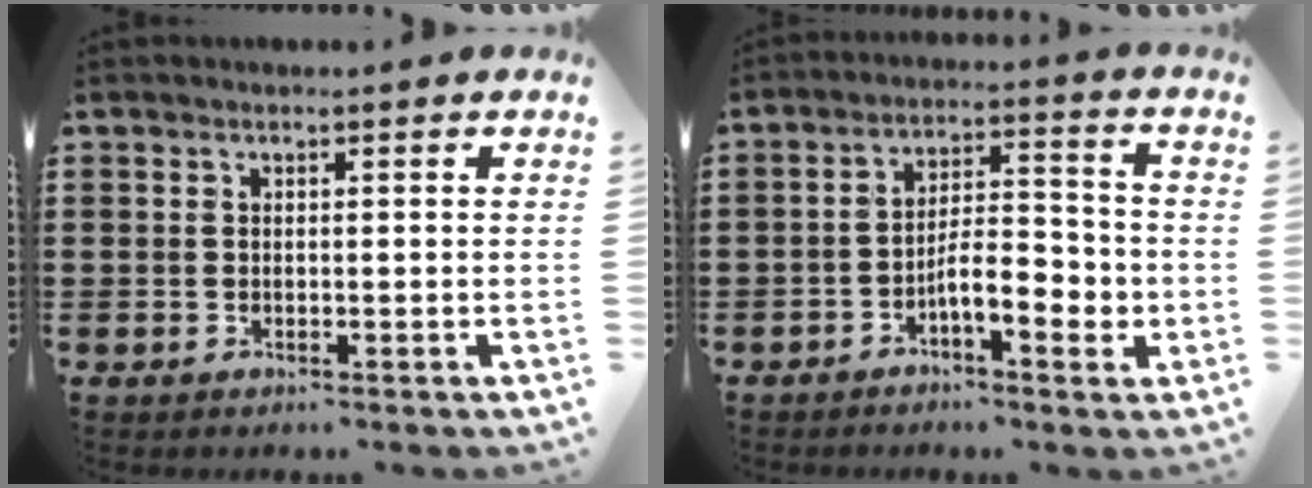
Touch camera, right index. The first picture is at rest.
{"total": 6.7, "force": [-3.0, 2.3, 5.6], "torque": [-0.085, 0.005, -0.054]}